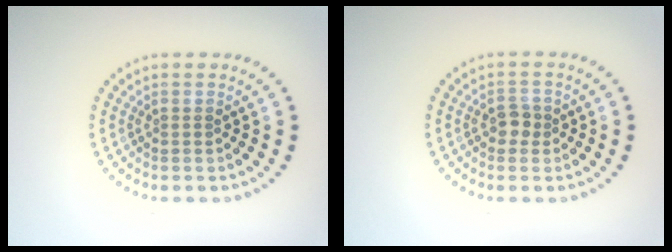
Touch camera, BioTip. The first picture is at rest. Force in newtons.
{"total": 1.6, "press": 1.6, "slide": 0.5}